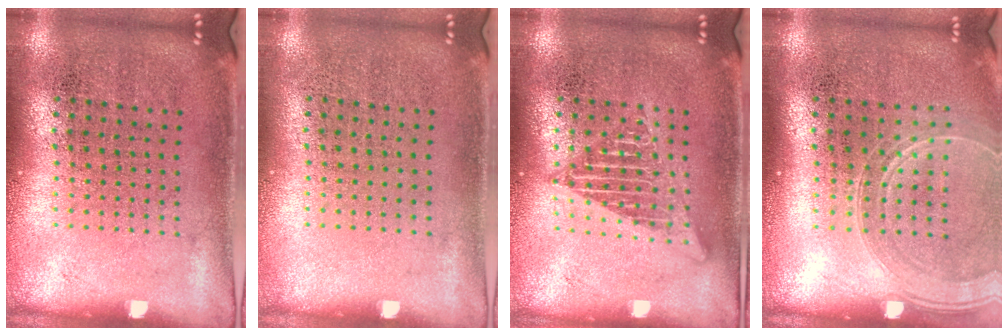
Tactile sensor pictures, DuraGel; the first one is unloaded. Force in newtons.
{"total": 0.0}
{"total": 2.8, "press": 2.8, "slide": 0.3}
{"total": 1.7, "press": 1.6, "slide": 0.6}